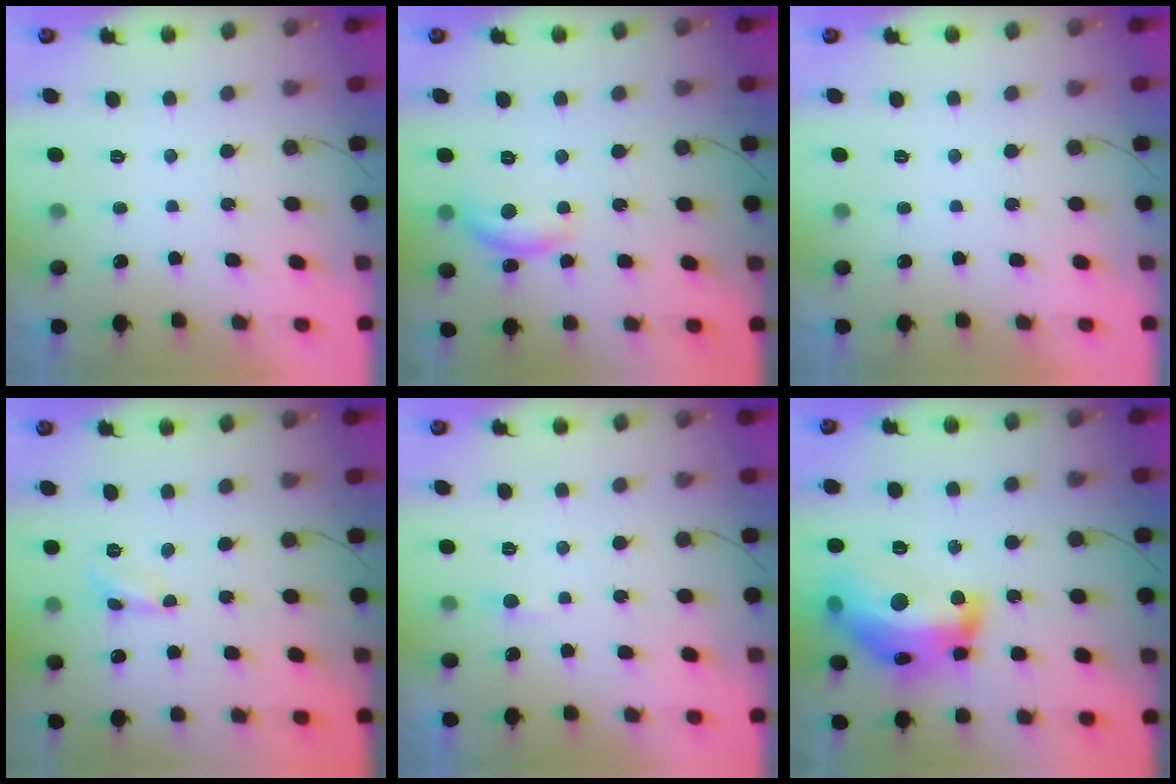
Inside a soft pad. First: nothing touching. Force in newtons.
{"total": 11.0, "press": 11.0, "slide": 0.6}
{"total": 0.0}
{"total": 2.0, "press": 2.0, "slide": 0.2}
{"total": 2.6, "press": 2.6, "slide": 0.2}
{"total": 23.9, "press": 23.8, "slide": 1.5}